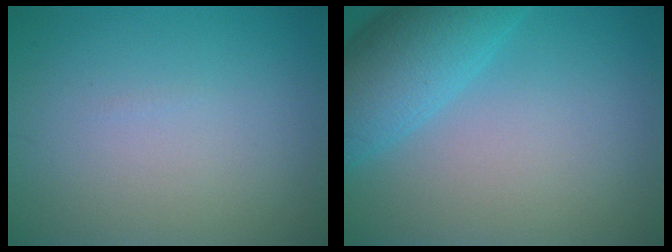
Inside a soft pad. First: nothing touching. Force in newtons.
{"total": 6.6, "press": 6.6, "slide": 0.2}